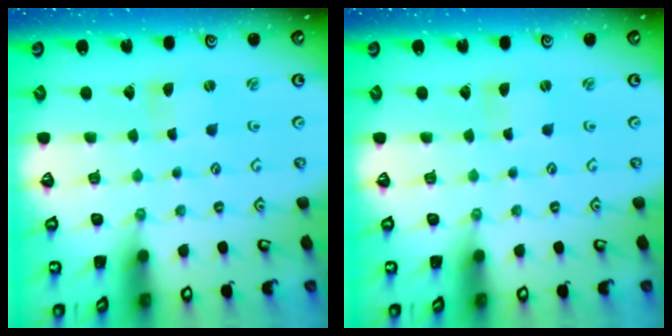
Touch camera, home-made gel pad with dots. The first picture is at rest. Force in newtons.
{"total": 0.0}